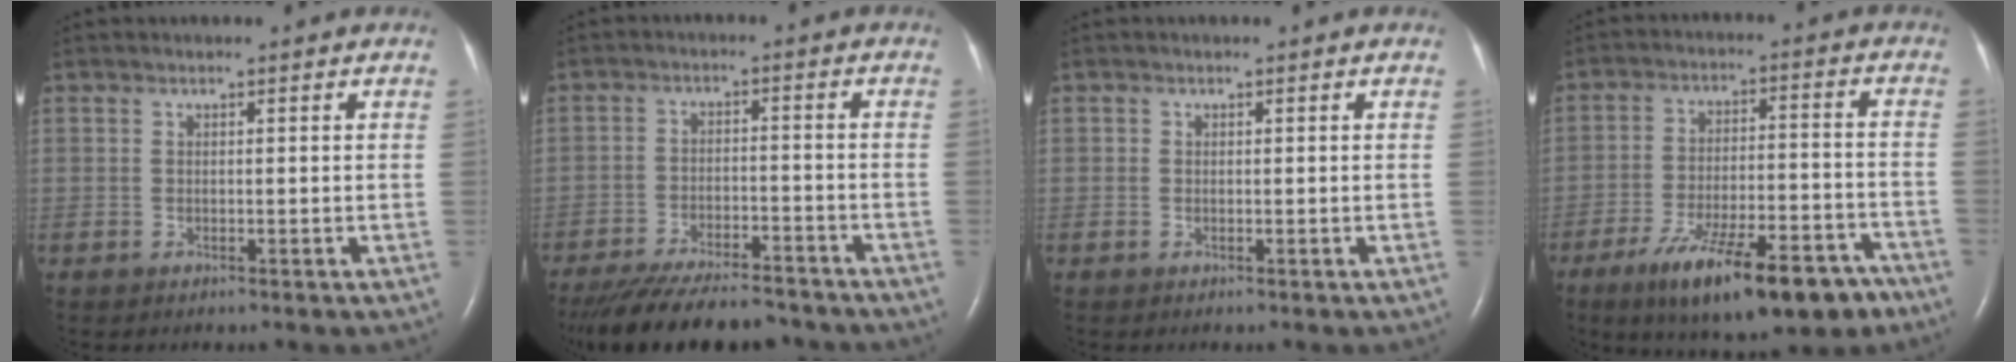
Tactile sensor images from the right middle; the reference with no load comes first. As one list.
[{"total": 15.7, "force": [-13.8, 3.6, 6.6], "torque": [-0.134, -0.018, -0.206]}, {"total": 4.3, "force": [0.0, 4.1, 1.3], "torque": [-0.028, 0.020, -0.005]}, {"total": 17.5, "force": [-11.7, 4.8, 12.1], "torque": [-0.162, -0.001, -0.183]}]